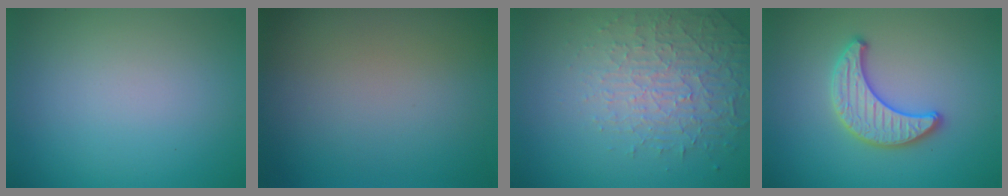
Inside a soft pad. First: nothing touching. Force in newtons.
{"total": 0.0}
{"total": 4.5, "press": 3.3, "slide": 3.1}
{"total": 3.4, "press": 3.4, "slide": 0.2}